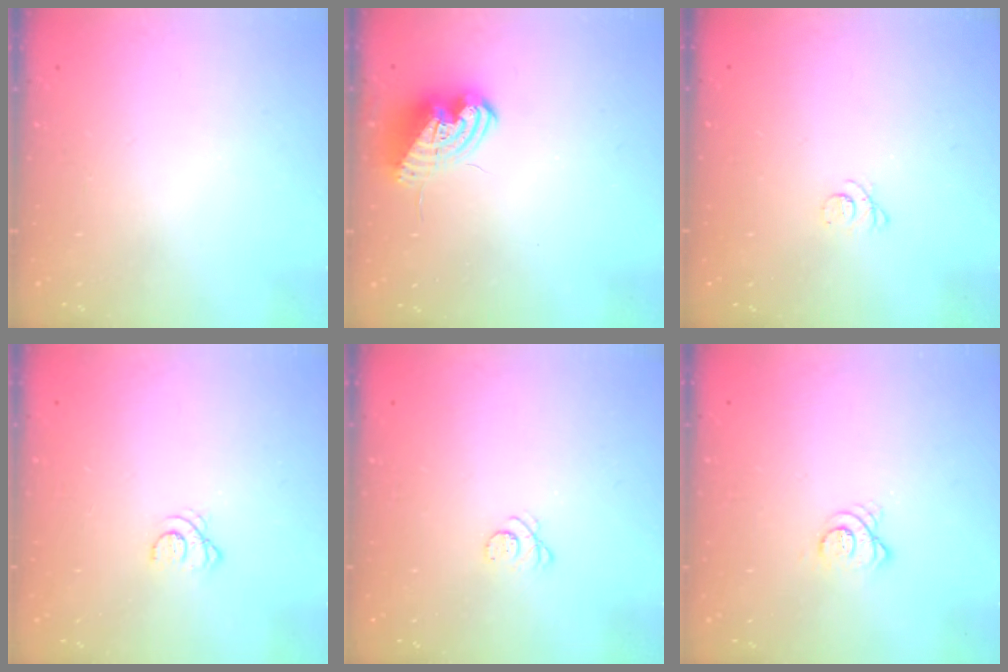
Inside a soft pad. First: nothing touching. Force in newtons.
{"total": 9.8, "press": 9.8, "slide": 0.4}
{"total": 2.3, "press": 2.3, "slide": 0.3}
{"total": 2.1, "press": 2.1, "slide": 0.3}
{"total": 2.8, "press": 2.7, "slide": 0.3}
{"total": 3.7, "press": 3.7, "slide": 0.1}